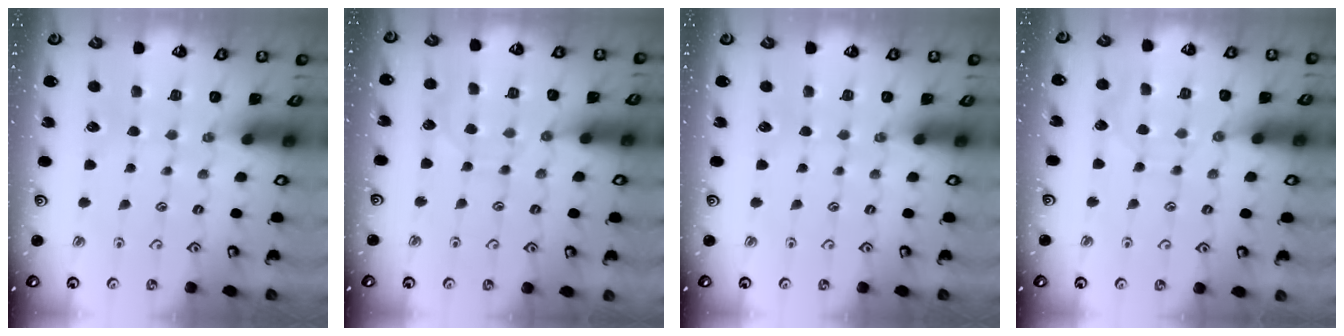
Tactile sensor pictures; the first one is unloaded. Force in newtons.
{"total": 5.0, "press": 4.9, "slide": 0.5}
{"total": 0.0}
{"total": 3.9, "press": 3.9, "slide": 0.5}